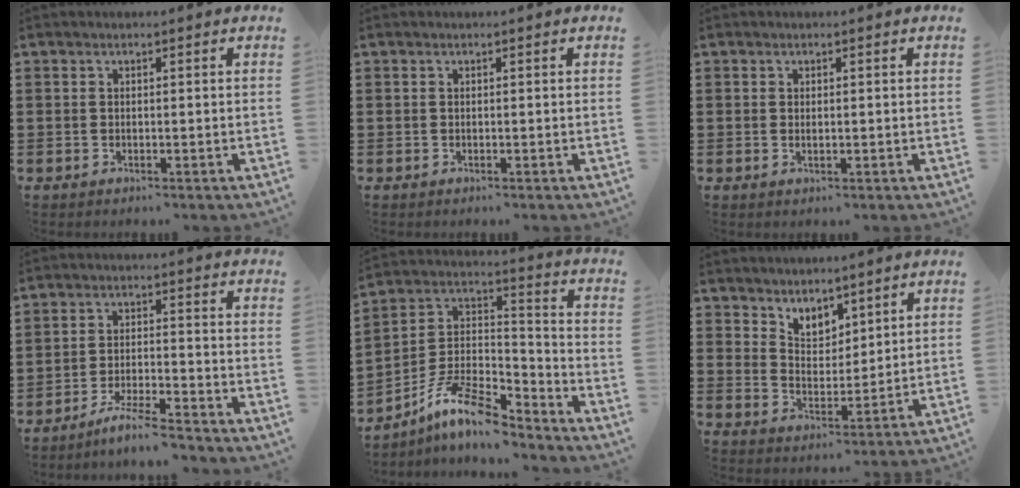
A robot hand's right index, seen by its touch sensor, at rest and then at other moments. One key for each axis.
{"total": 0.0}
{"total": 0.7, "fx": 0.1, "fy": 0.2, "fz": 0.7, "tx": -0.014, "ty": 0.001, "tz": 0.001}
{"total": 5.3, "fx": -4.9, "fy": -0.3, "fz": 1.9, "tx": -0.046, "ty": -0.010, "tz": -0.097}
{"total": 10.9, "fx": -8.3, "fy": 3.0, "fz": 6.4, "tx": -0.146, "ty": 0.012, "tz": -0.172}
{"total": 4.6, "fx": 4.1, "fy": 2.2, "fz": 0.4, "tx": -0.025, "ty": -0.006, "tz": 0.077}